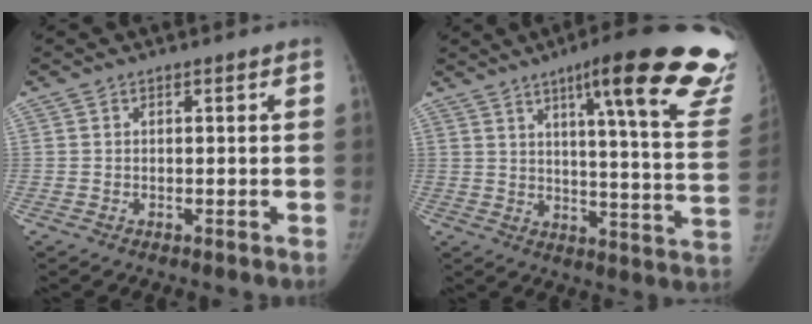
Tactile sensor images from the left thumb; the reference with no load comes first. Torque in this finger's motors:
{"motor_torque": [0.97, -0.40, 1.56, -1.21, 0.27]}